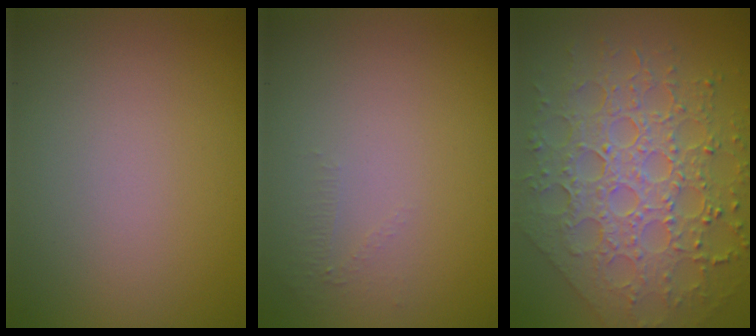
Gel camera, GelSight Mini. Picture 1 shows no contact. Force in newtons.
{"total": 0.5, "press": 0.2, "slide": 0.5}
{"total": 8.9, "press": 6.4, "slide": 6.2}